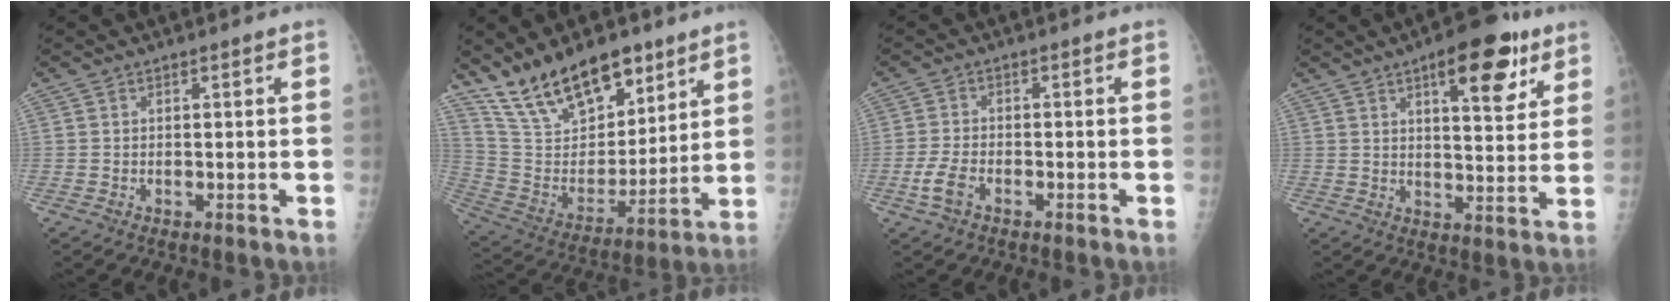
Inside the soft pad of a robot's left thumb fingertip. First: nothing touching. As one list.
[{"total": 19.1, "force": [13.8, 8.8, 9.7], "torque": [-0.124, -0.068, 0.256]}, {"total": 3.9, "force": [-1.9, 2.0, 2.7], "torque": [-0.066, 0.008, -0.039]}, {"total": 12.1, "force": [6.3, 4.9, 9.2], "torque": [-0.089, -0.021, 0.080]}]